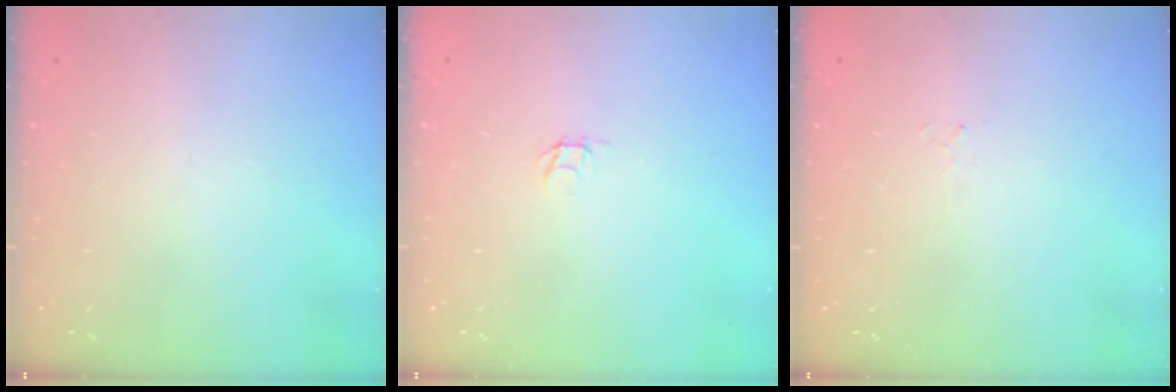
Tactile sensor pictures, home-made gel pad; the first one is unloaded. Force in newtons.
{"total": 1.8, "press": 1.8, "slide": 0.1}
{"total": 1.5, "press": 1.5, "slide": 0.2}